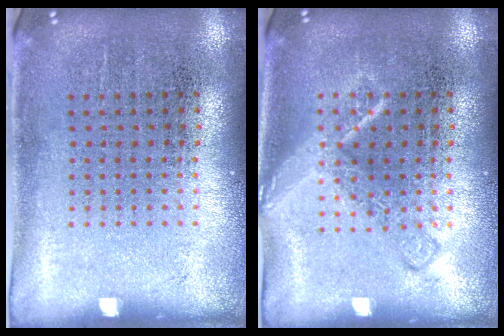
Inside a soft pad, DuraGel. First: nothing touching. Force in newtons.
{"total": 2.0, "press": 2.0, "slide": 0.3}